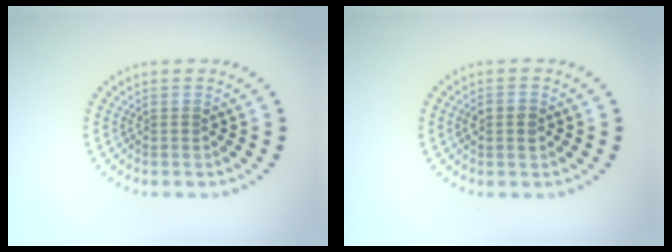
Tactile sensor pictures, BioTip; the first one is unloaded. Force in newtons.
{"total": 1.3, "press": 1.3, "slide": 0.2}